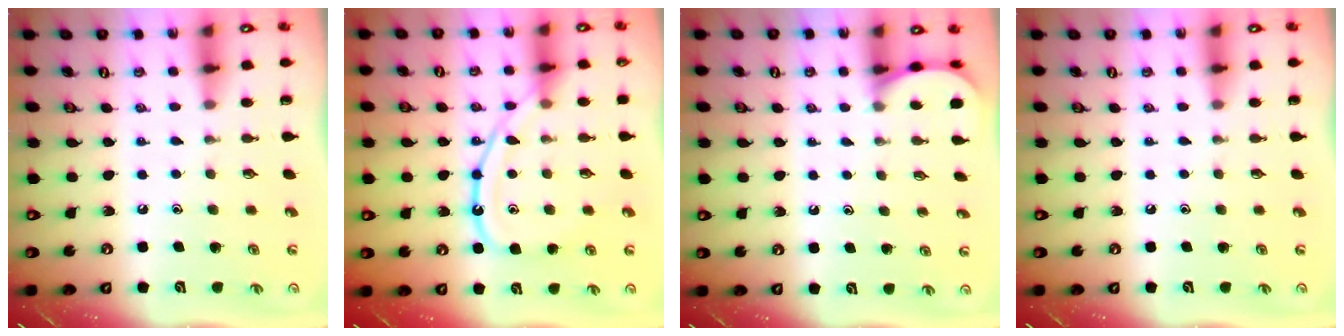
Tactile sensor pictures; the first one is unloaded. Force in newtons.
{"total": 13.2, "press": 13.2, "slide": 1.2}
{"total": 1.4, "press": 1.4, "slide": 0.1}
{"total": 0.0}